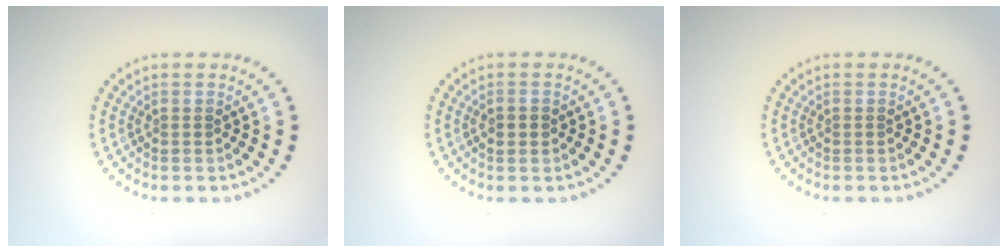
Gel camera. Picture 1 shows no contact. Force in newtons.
{"total": 1.8, "press": 1.8, "slide": 0.1}
{"total": 0.0}